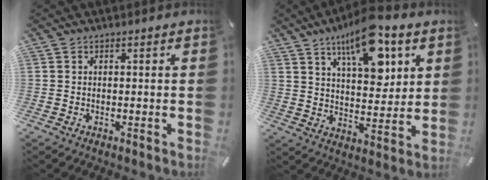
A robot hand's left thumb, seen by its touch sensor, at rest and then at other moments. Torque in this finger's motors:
{"motor_torque": [0.69, 1.03, 1.49, -1.29, 0.20]}